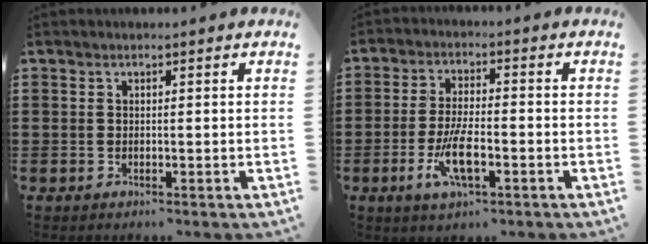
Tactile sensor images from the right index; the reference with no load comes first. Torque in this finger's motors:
{"motor_torque": [1.46, 0.68, 0.34, 0.08]}